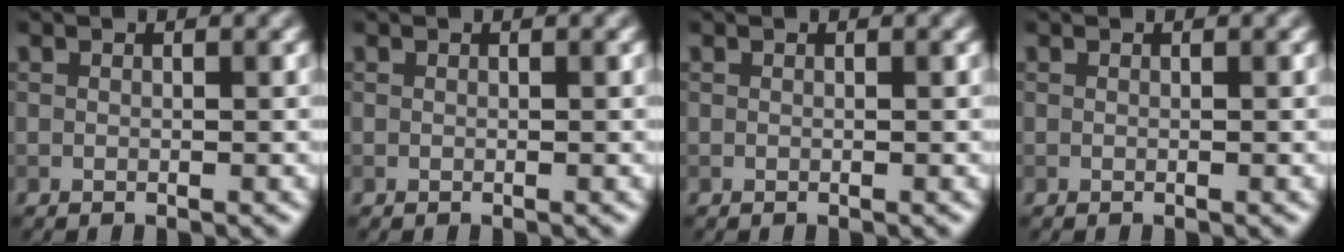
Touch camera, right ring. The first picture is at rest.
{"total": 0.0}
{"total": 0.0}
{"total": 0.0}